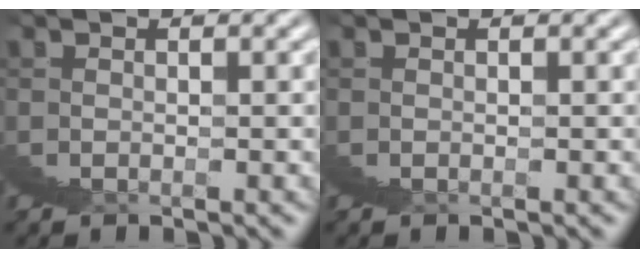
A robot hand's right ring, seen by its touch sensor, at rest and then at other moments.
{"total": 0.0}